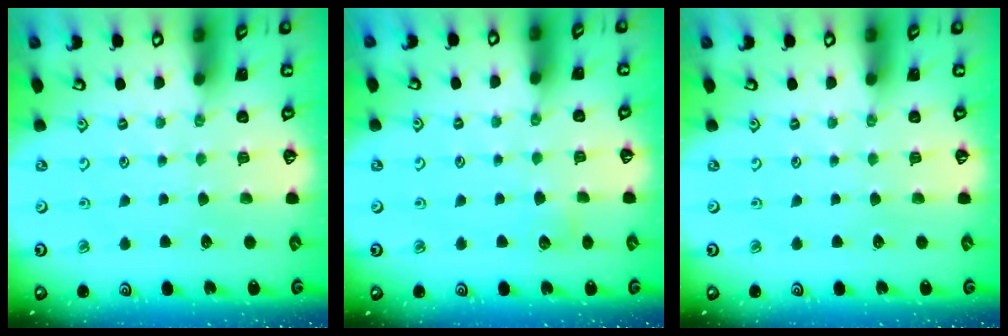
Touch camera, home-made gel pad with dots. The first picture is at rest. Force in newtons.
{"total": 3.6, "press": 3.6, "slide": 0.5}
{"total": 0.0}